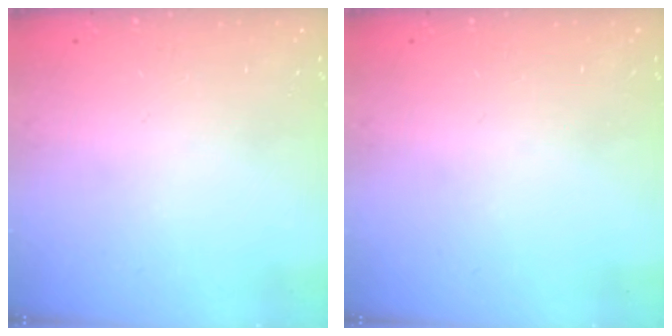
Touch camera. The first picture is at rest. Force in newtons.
{"total": 0.0}